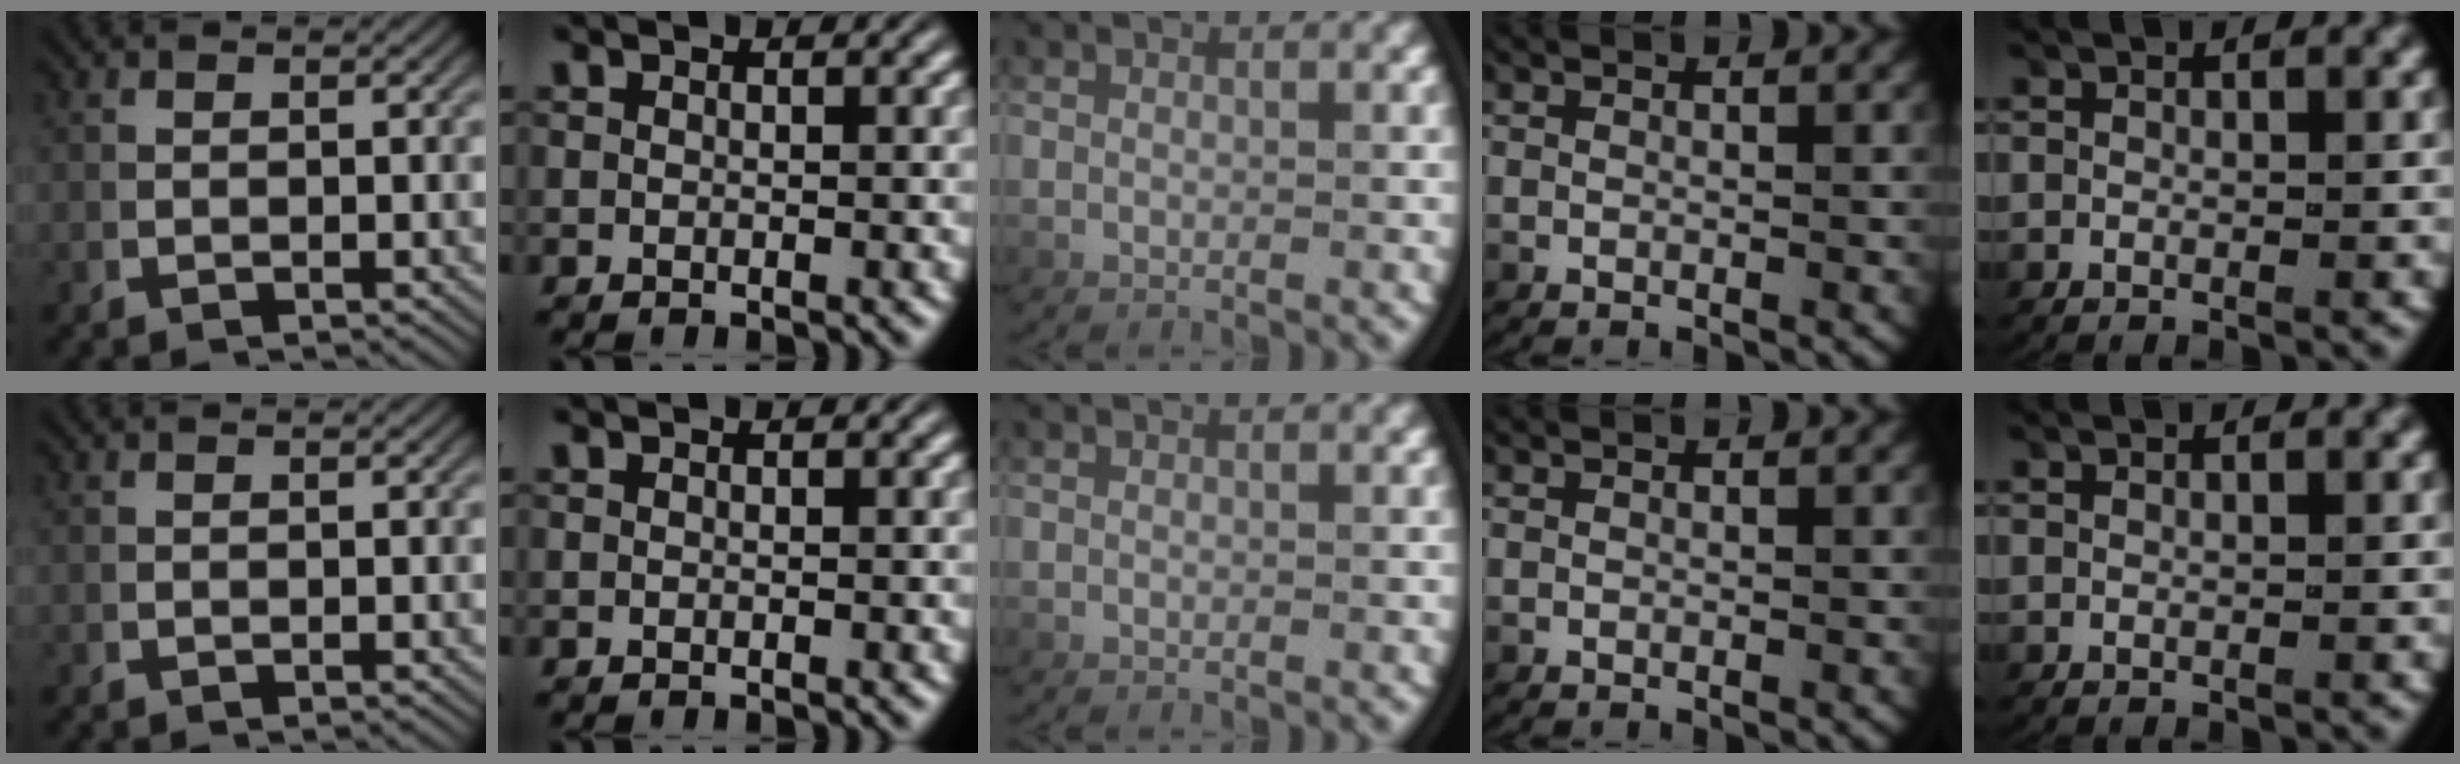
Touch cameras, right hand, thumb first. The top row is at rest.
{}